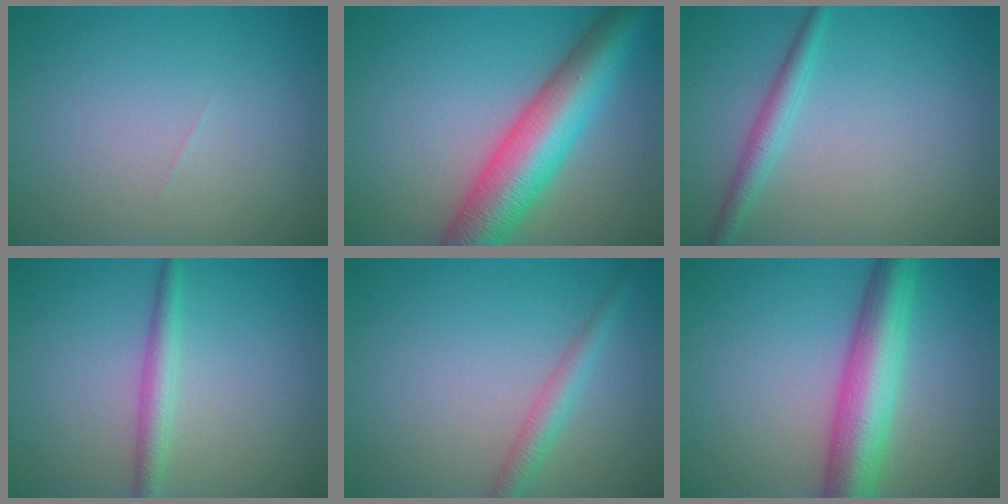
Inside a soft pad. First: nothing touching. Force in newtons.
{"total": 9.6, "press": 9.6, "slide": 0.1}
{"total": 2.1, "press": 2.1, "slide": 0.1}
{"total": 2.3, "press": 2.3, "slide": 0.0}
{"total": 2.2, "press": 2.2, "slide": 0.1}
{"total": 7.3, "press": 7.3, "slide": 0.1}